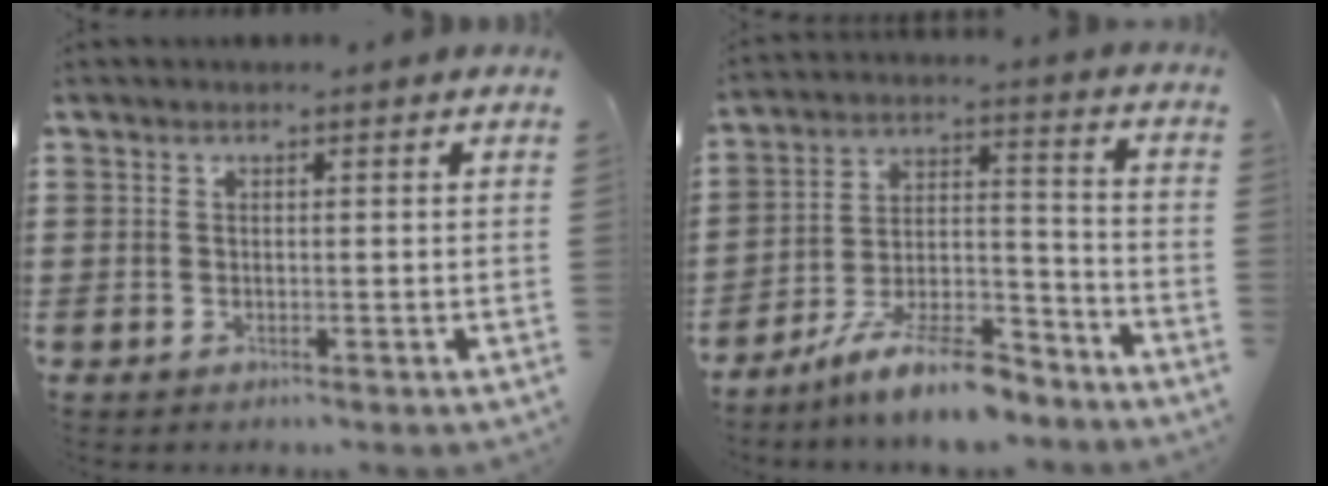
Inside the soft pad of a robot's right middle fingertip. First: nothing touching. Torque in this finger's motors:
{"motor_torque": [1.97, -0.17, 0.44, 0.11]}